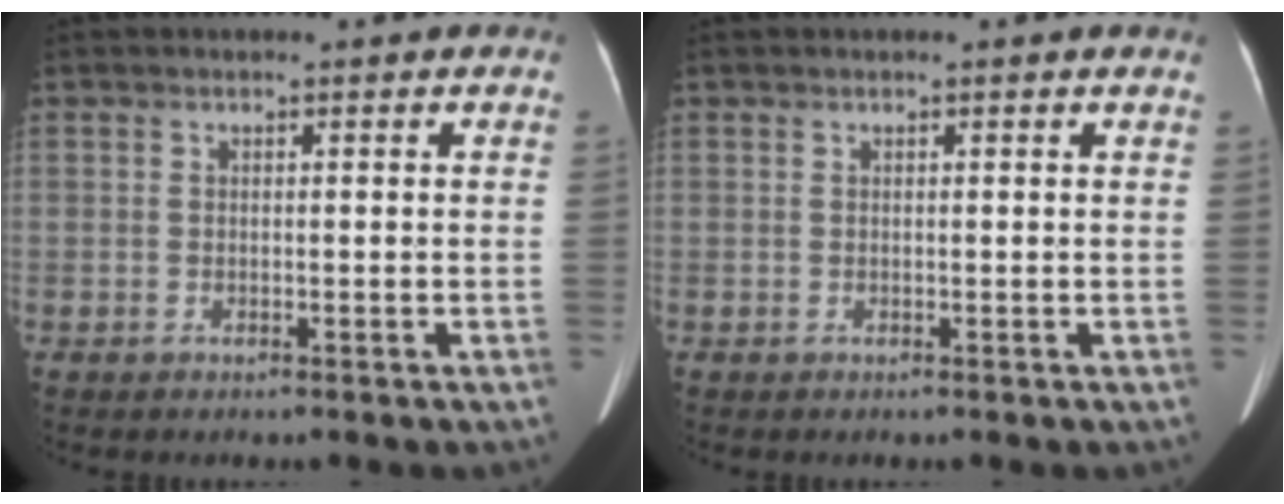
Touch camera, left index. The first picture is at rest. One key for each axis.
{"total": 0.9, "fx": 0.8, "fy": -0.2, "fz": 0.4, "tx": -0.018, "ty": 0.007, "tz": 0.016}